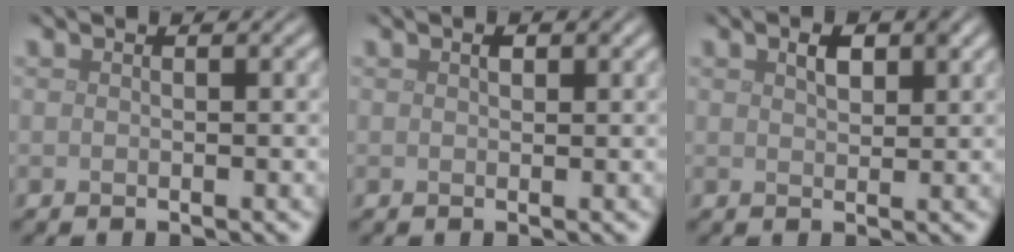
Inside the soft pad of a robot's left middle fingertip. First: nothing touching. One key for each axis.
{"total": 0.9, "fx": 0.4, "fy": 0.5, "fz": 0.7, "tx": -0.010, "ty": 0.000, "tz": 0.007}
{"total": 2.3, "fx": 1.1, "fy": 1.1, "fz": 1.6, "tx": -0.027, "ty": 0.004, "tz": 0.019}